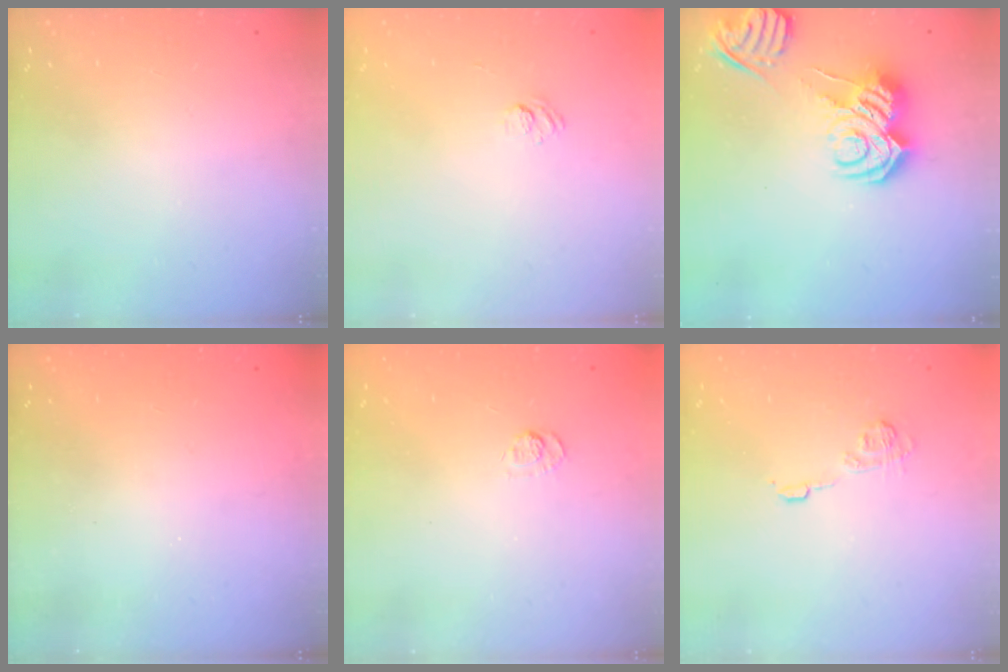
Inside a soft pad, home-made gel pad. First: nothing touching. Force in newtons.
{"total": 3.3, "press": 3.1, "slide": 1.1}
{"total": 13.6, "press": 13.6, "slide": 1.5}
{"total": 2.3, "press": 2.2, "slide": 0.8}
{"total": 3.6, "press": 3.3, "slide": 1.4}
{"total": 7.7, "press": 7.6, "slide": 1.2}